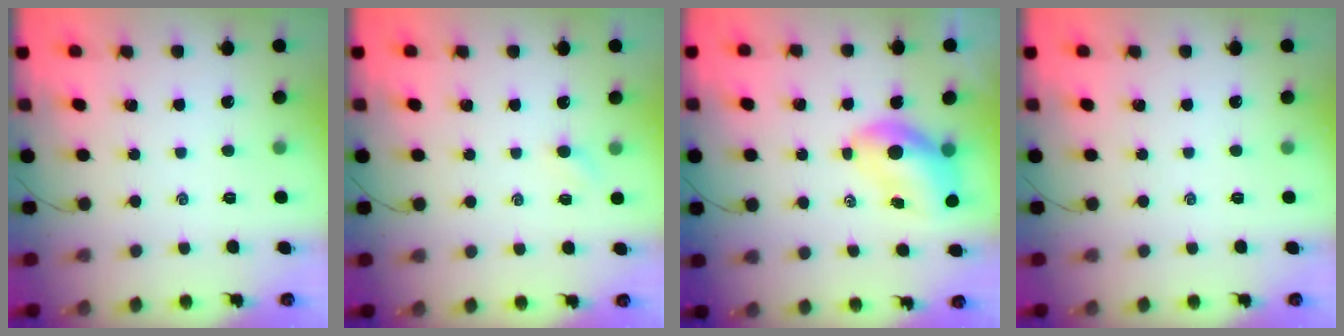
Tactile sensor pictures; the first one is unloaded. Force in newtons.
{"total": 2.4, "press": 2.3, "slide": 0.7}
{"total": 7.9, "press": 7.8, "slide": 1.4}
{"total": 0.0}